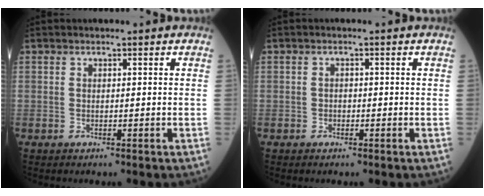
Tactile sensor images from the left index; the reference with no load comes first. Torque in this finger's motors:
{"motor_torque": [-0.08, 0.05, 0.00, 0.00]}